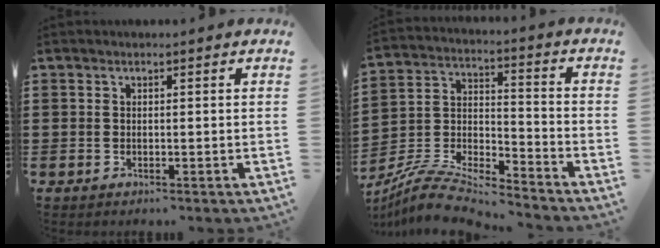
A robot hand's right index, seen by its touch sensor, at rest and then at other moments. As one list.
[{"total": 8.0, "force": [-7.6, 1.0, 2.5], "torque": [-0.062, -0.001, -0.155]}]